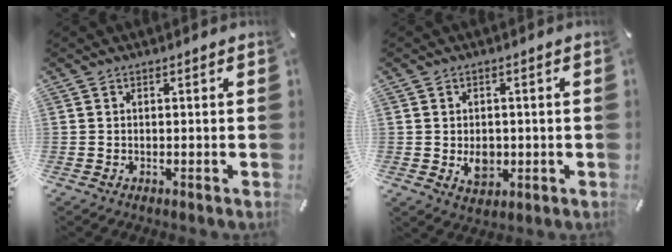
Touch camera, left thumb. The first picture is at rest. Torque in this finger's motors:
{"motor_torque": [0.37, 1.42, 0.20, 0.19, 0.04]}